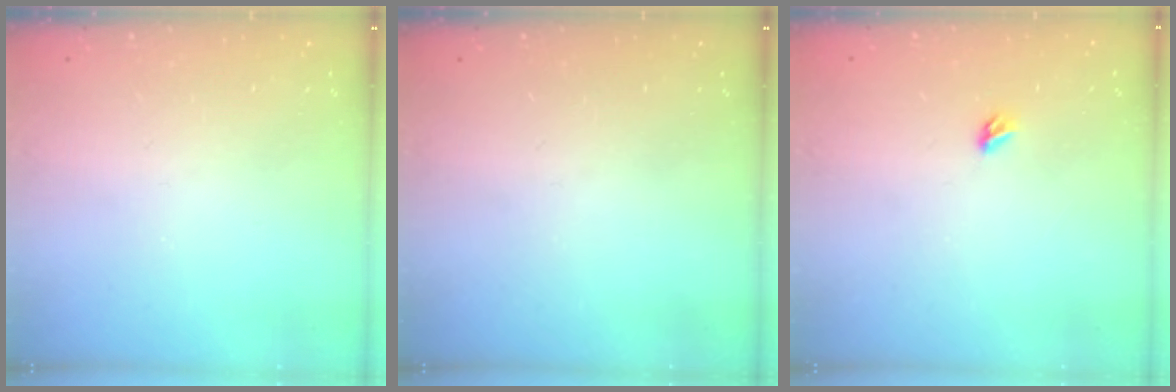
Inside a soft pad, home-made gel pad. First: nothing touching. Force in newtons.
{"total": 0.0}
{"total": 3.5, "press": 3.5, "slide": 0.8}